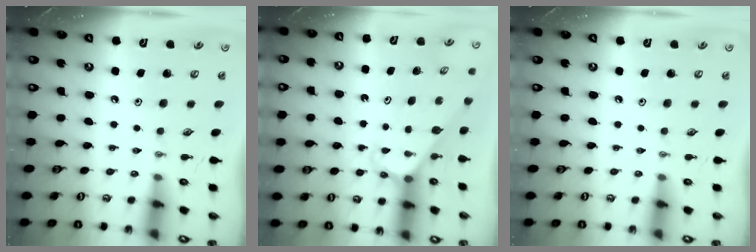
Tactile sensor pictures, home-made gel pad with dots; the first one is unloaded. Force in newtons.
{"total": 3.2, "press": 3.2, "slide": 0.2}
{"total": 0.0}